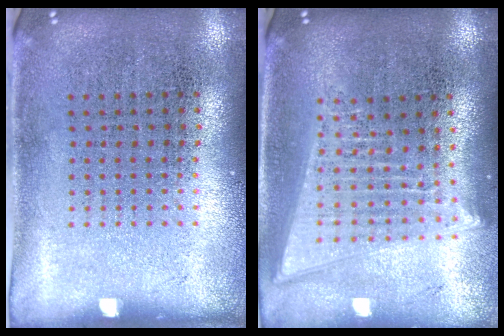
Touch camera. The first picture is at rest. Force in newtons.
{"total": 1.8, "press": 1.6, "slide": 0.9}